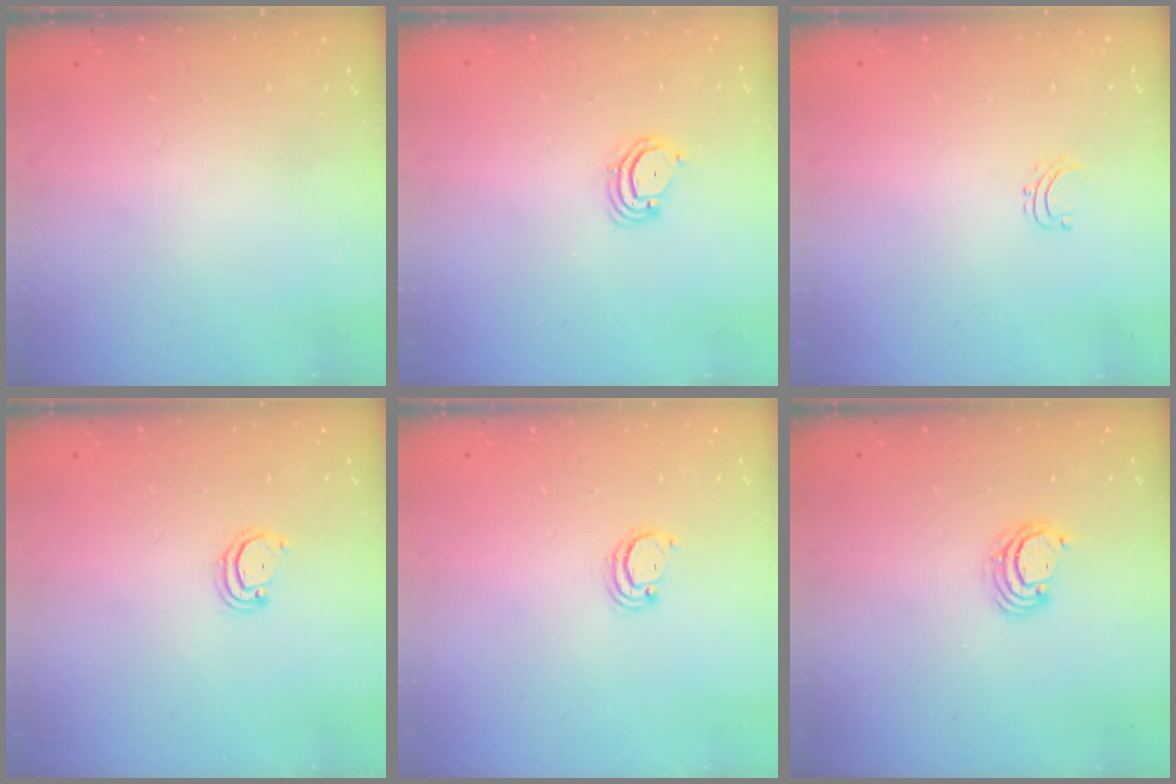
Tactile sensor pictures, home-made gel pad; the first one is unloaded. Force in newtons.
{"total": 3.8, "press": 3.8, "slide": 0.3}
{"total": 3.1, "press": 3.1, "slide": 0.2}
{"total": 2.4, "press": 2.4, "slide": 0.2}
{"total": 2.4, "press": 2.4, "slide": 0.2}
{"total": 3.2, "press": 3.2, "slide": 0.1}